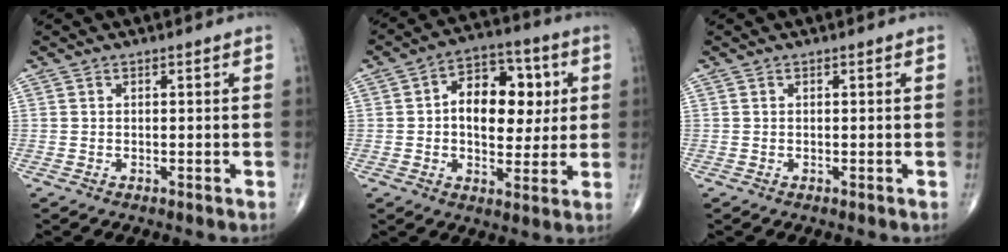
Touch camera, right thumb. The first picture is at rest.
{"total": 14.1, "force": [1.9, 9.0, 10.7], "torque": [-0.115, 0.013, 0.024]}
{"total": 0.0}